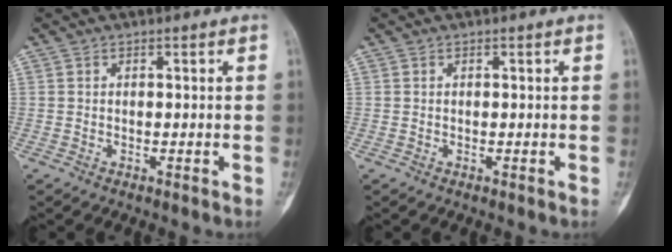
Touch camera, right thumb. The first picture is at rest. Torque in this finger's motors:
{"motor_torque": [-0.08, 0.60, 0.36, -0.17, 0.02]}